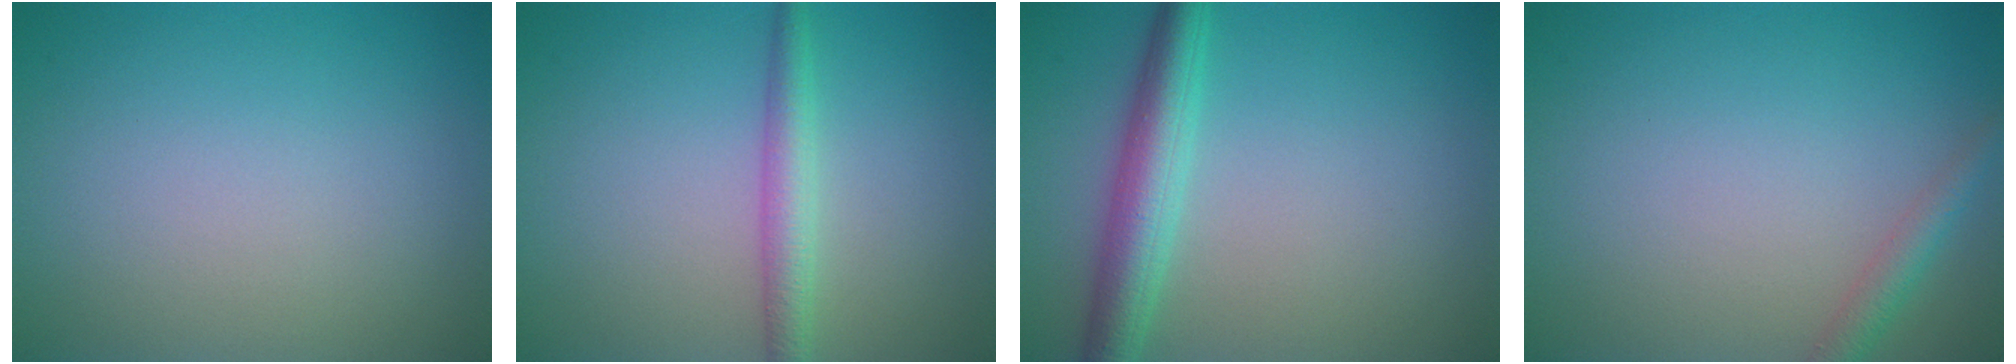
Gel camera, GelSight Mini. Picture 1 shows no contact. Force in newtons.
{"total": 2.6, "press": 2.6, "slide": 0.1}
{"total": 4.4, "press": 4.4, "slide": 0.1}
{"total": 1.9, "press": 1.9, "slide": 0.1}